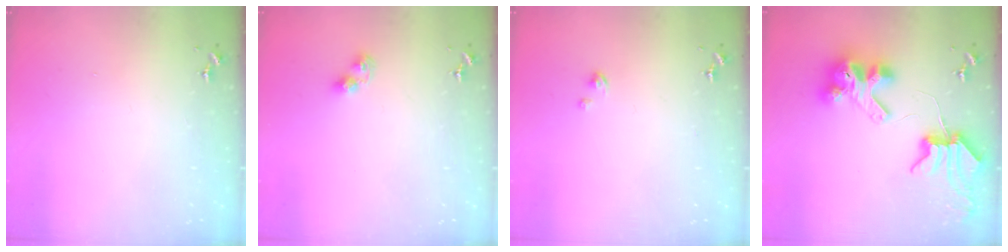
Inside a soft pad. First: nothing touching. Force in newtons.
{"total": 5.3, "press": 5.3, "slide": 0.4}
{"total": 1.0, "press": 1.0, "slide": 0.2}
{"total": 10.8, "press": 10.7, "slide": 1.5}